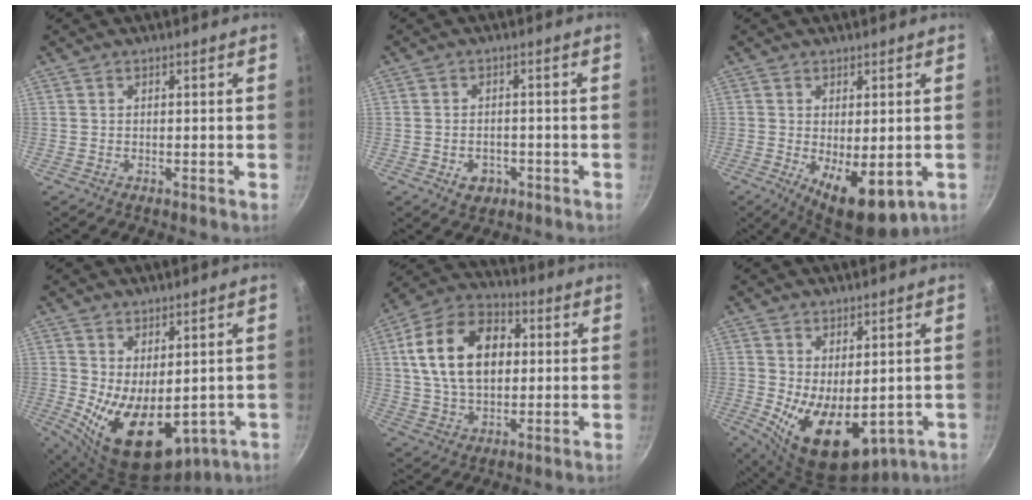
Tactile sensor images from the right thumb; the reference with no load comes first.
{"total": 4.1, "force": [-1.7, 3.1, 2.1], "torque": [-0.025, 0.014, -0.018]}
{"total": 9.8, "force": [-1.9, 4.5, 8.5], "torque": [-0.109, -0.013, -0.014]}
{"total": 13.5, "force": [-0.7, 8.0, 10.9], "torque": [-0.151, -0.033, 0.018]}
{"total": 18.2, "force": [3.0, 12.2, 13.2], "torque": [-0.204, 0.016, 0.041]}
{"total": 12.4, "force": [-0.8, 7.2, 10.1], "torque": [-0.138, -0.030, 0.012]}